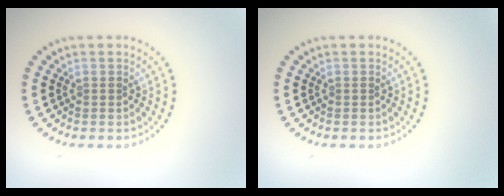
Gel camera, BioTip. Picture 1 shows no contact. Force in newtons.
{"total": 0.0}